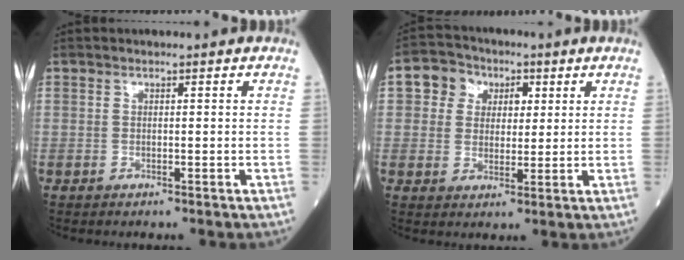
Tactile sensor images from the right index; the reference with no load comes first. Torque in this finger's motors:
{"motor_torque": [0.16, 0.12, 0.05, 0.01]}